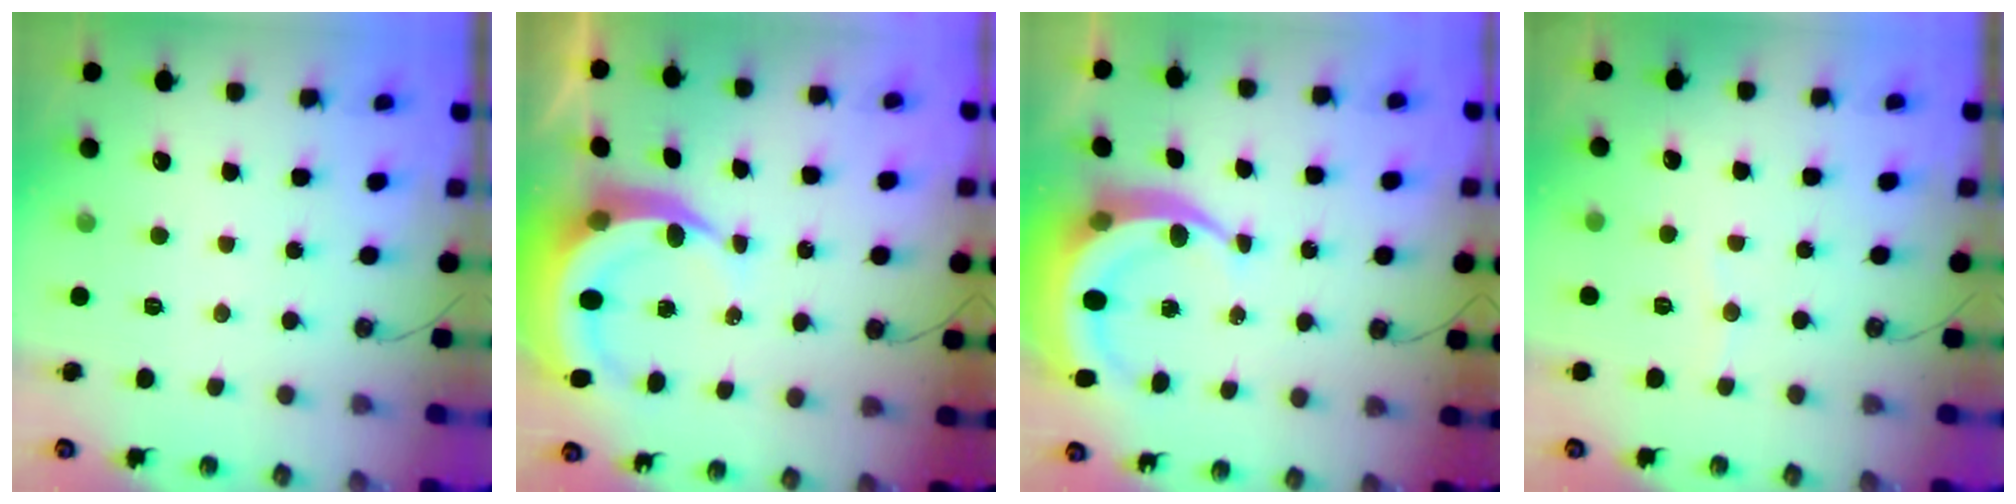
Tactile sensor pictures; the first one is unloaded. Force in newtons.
{"total": 9.0, "press": 8.8, "slide": 1.5}
{"total": 9.5, "press": 9.5, "slide": 1.1}
{"total": 4.4, "press": 4.1, "slide": 1.5}